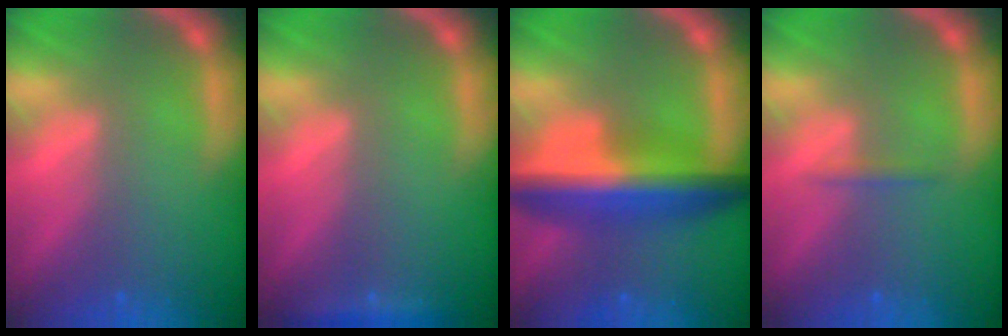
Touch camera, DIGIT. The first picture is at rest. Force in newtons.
{"total": 1.4}
{"total": 8.5}
{"total": 0.9}